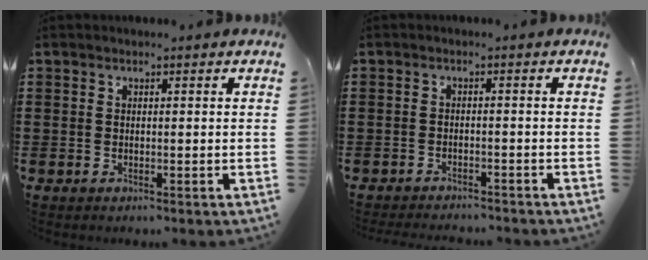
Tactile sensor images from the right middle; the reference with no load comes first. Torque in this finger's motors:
{"motor_torque": [0.79, -0.79, 0.03, 0.05]}